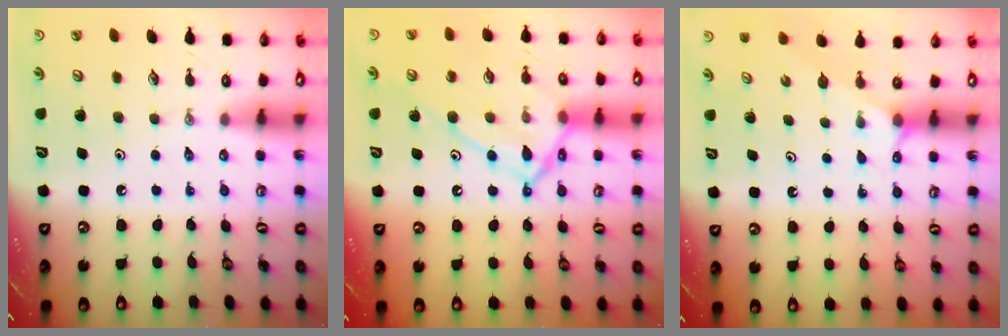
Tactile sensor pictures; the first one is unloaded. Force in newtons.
{"total": 15.9, "press": 15.8, "slide": 1.5}
{"total": 2.3, "press": 2.3, "slide": 0.4}